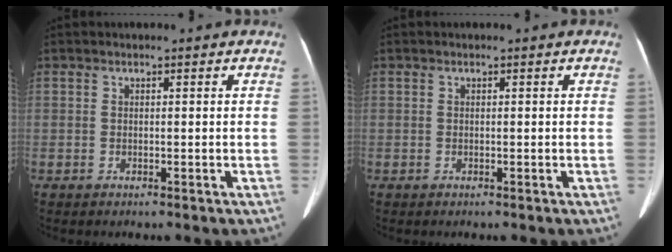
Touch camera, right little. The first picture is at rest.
{"total": 0.0}